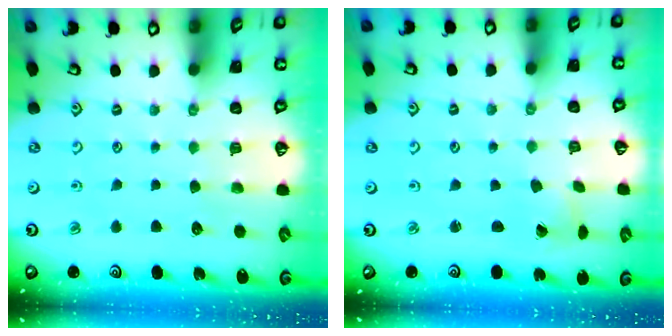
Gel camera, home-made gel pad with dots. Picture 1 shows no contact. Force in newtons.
{"total": 1.2, "press": 1.2, "slide": 0.1}